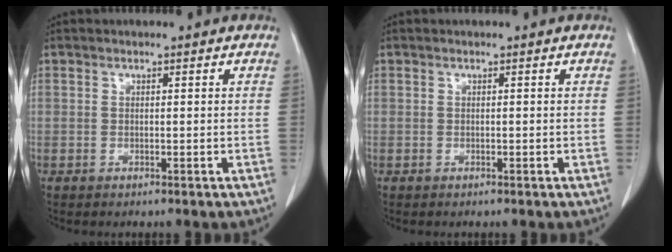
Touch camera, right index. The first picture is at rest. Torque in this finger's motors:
{"motor_torque": [0.00, 0.00, 0.00, 0.00]}